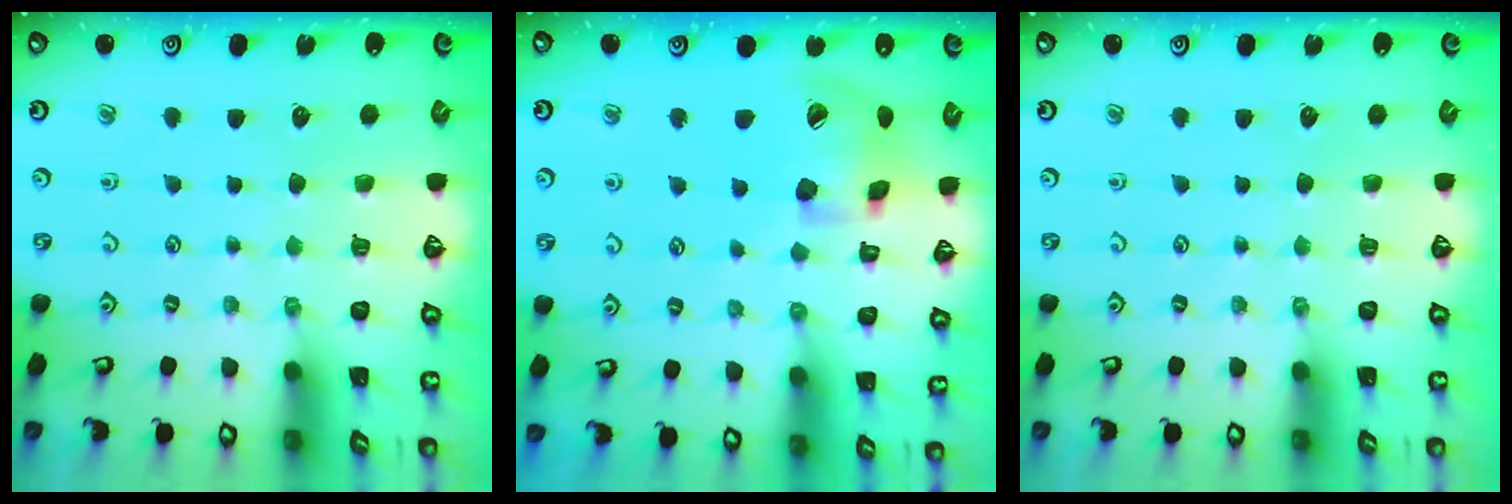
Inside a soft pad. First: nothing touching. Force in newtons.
{"total": 14.2, "press": 14.1, "slide": 1.1}
{"total": 0.0}